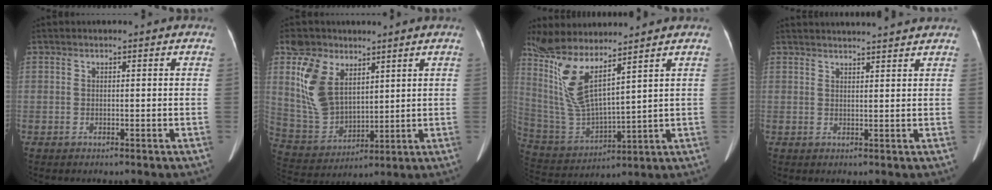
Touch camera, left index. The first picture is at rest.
{"total": 11.7, "force": [5.5, 7.5, 7.1], "torque": [-0.172, 0.010, 0.124]}
{"total": 11.8, "force": [8.0, 1.4, 8.5], "torque": [-0.199, -0.013, 0.169]}
{"total": 10.0, "force": [9.5, -0.4, 2.9], "torque": [-0.038, 0.011, 0.115]}